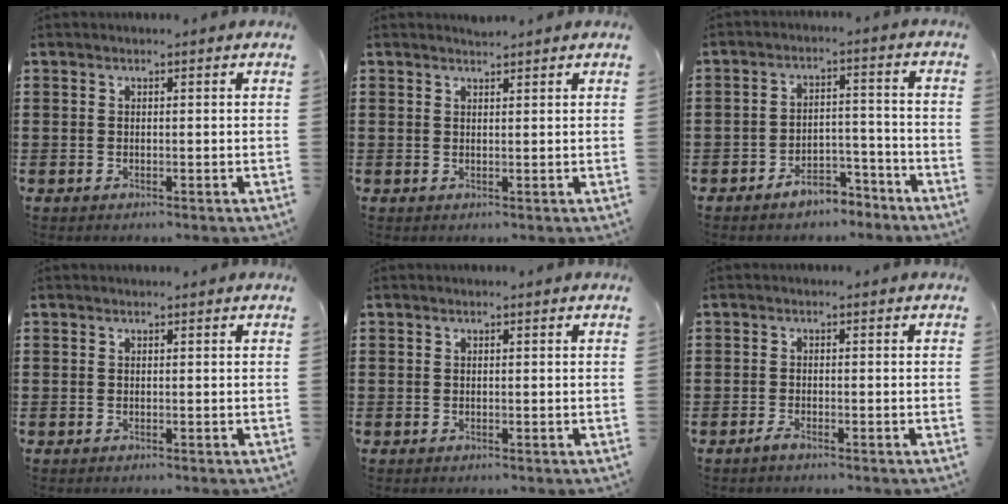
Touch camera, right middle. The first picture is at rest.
{"total": 0.8, "force": [0.8, -0.1, -0.1], "torque": [-0.007, 0.000, 0.017]}
{"total": 5.2, "force": [-4.8, 1.5, 1.3], "torque": [-0.022, 0.013, -0.093]}
{"total": 0.0}
{"total": 0.0}
{"total": 1.3, "force": [-1.1, 0.1, 0.7], "torque": [-0.024, -0.007, -0.021]}